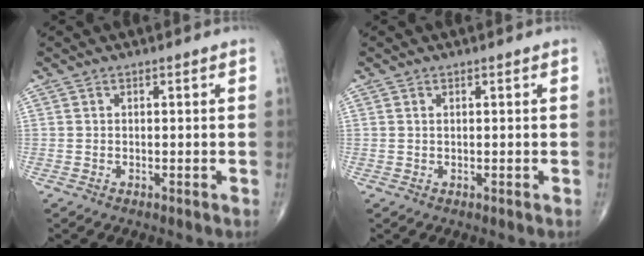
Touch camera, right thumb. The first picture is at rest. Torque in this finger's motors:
{"motor_torque": [-0.34, -0.01, 0.06, 0.19, -0.01]}